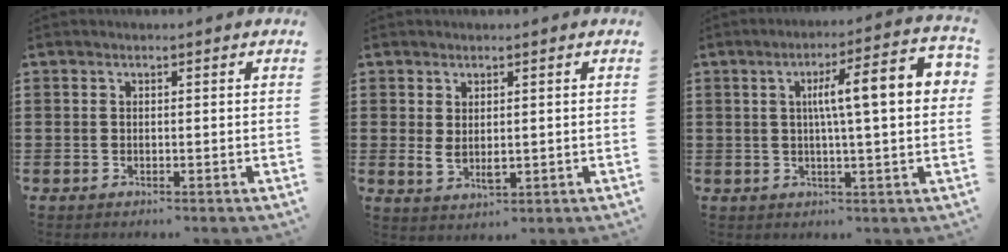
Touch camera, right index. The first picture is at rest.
{"total": 2.8, "force": [0.3, 1.3, 2.4], "torque": [-0.055, -0.003, 0.004]}
{"total": 10.5, "force": [1.8, 1.4, 10.3], "torque": [-0.175, 0.002, 0.021]}